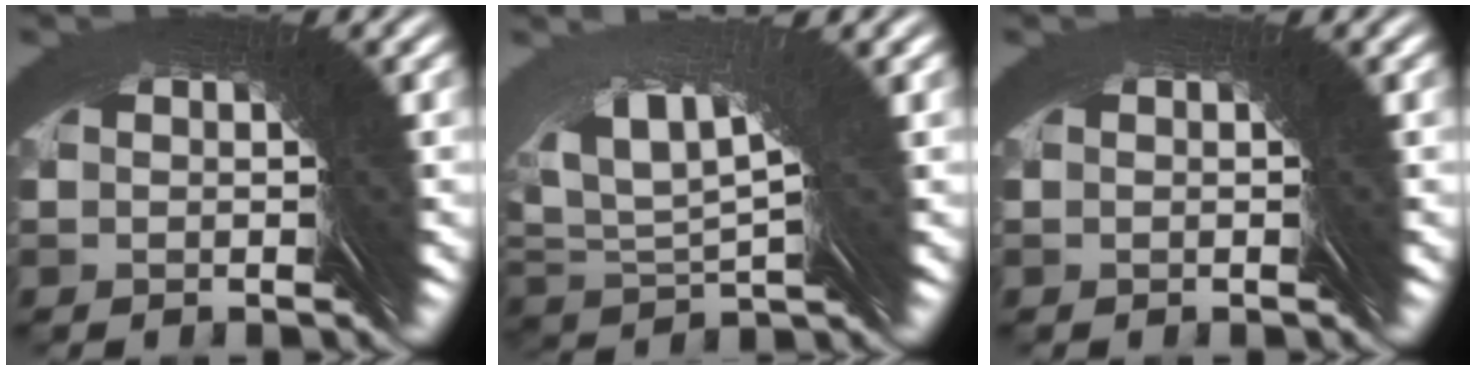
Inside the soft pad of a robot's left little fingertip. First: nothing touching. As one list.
[{"total": 3.6, "force": [2.8, -1.9, 1.3], "torque": [-0.028, 0.021, 0.047]}, {"total": 0.0}]